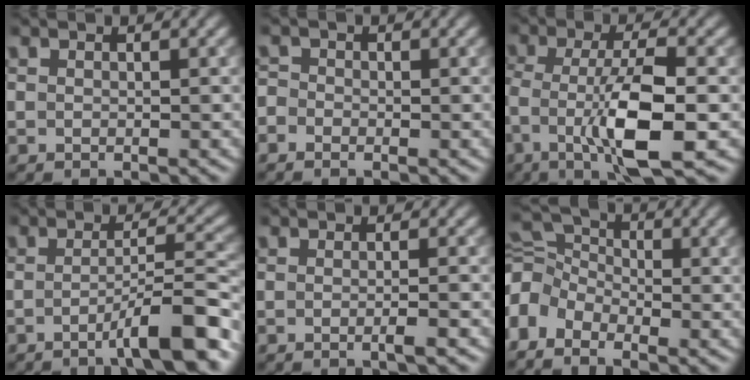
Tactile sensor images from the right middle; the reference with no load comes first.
{"total": 1.2, "force": [-0.9, 0.7, 0.4], "torque": [-0.007, -0.003, -0.021]}
{"total": 7.8, "force": [-2.2, 2.0, 7.2], "torque": [-0.132, 0.001, -0.041]}
{"total": 7.0, "force": [-3.5, 1.0, 6.0], "torque": [-0.077, 0.014, -0.063]}
{"total": 2.0, "force": [-0.7, 0.4, 1.9], "torque": [-0.019, -0.004, -0.017]}
{"total": 5.6, "force": [-2.3, 3.7, 3.4], "torque": [-0.068, 0.011, -0.053]}